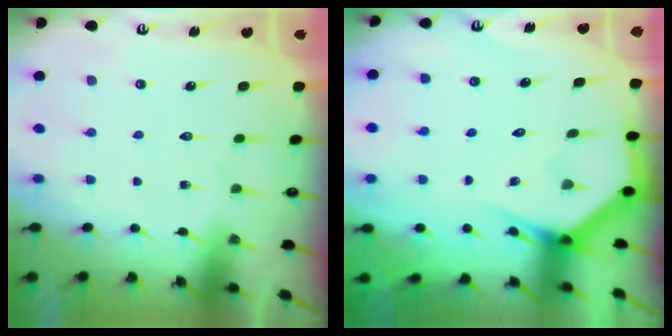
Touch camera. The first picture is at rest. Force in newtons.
{"total": 3.5, "press": 3.5, "slide": 0.2}